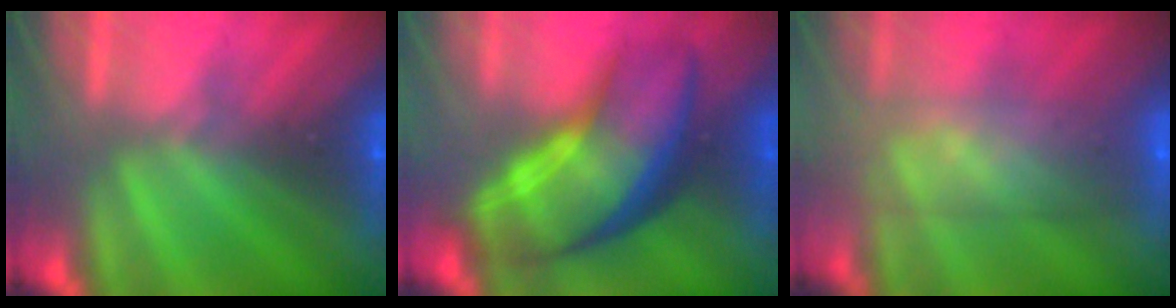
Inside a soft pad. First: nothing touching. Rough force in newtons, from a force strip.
{"total": 10.9}
{"total": 7.5}